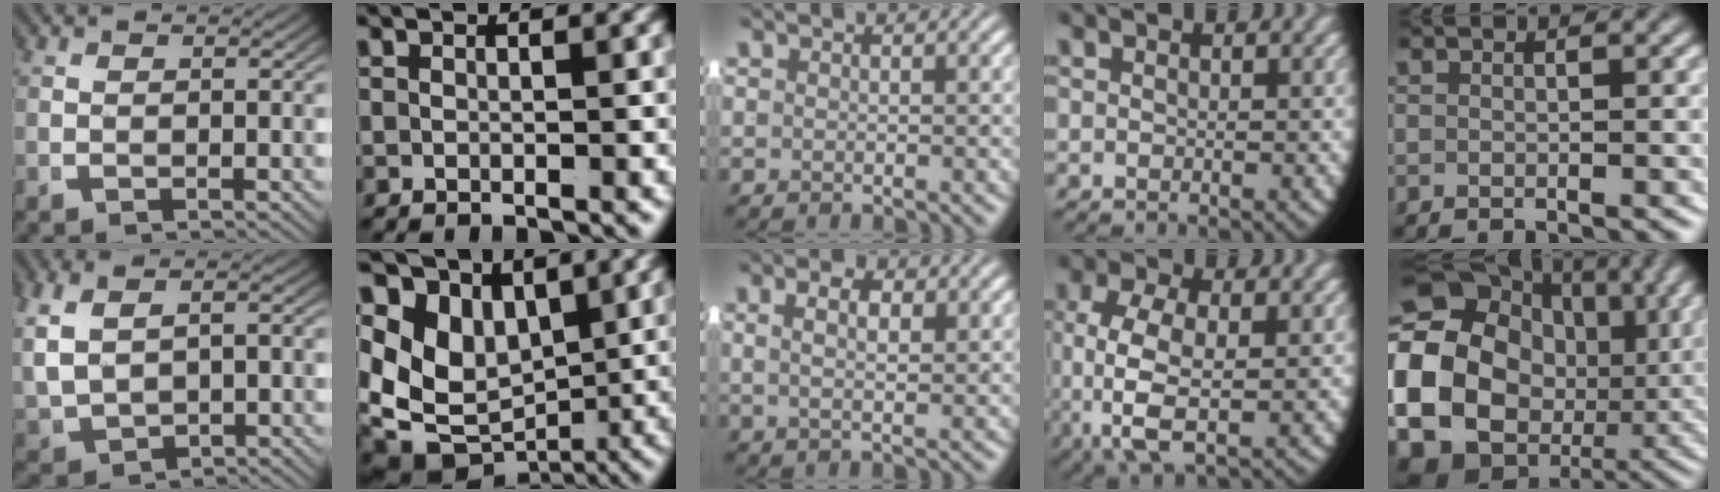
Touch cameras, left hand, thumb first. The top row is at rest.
{"thumb": {"total": 6.2, "force": [0.3, 4.4, 4.3], "torque": [-0.110, -0.019, 0.028]}, "index": {"total": 13.5, "force": [-0.9, 11.6, 6.9], "torque": [-0.171, -0.063, 0.001]}, "middle": {"total": 2.7, "force": [0.8, 0.7, 2.4], "torque": [-0.022, -0.004, 0.016]}, "ring": {"total": 7.1, "force": [-0.7, 4.3, 5.6], "torque": [-0.155, -0.037, 0.008]}, "little": {"total": 24.3, "force": [0.7, 19.7, 14.2], "torque": [-0.301, -0.044, 0.002]}}